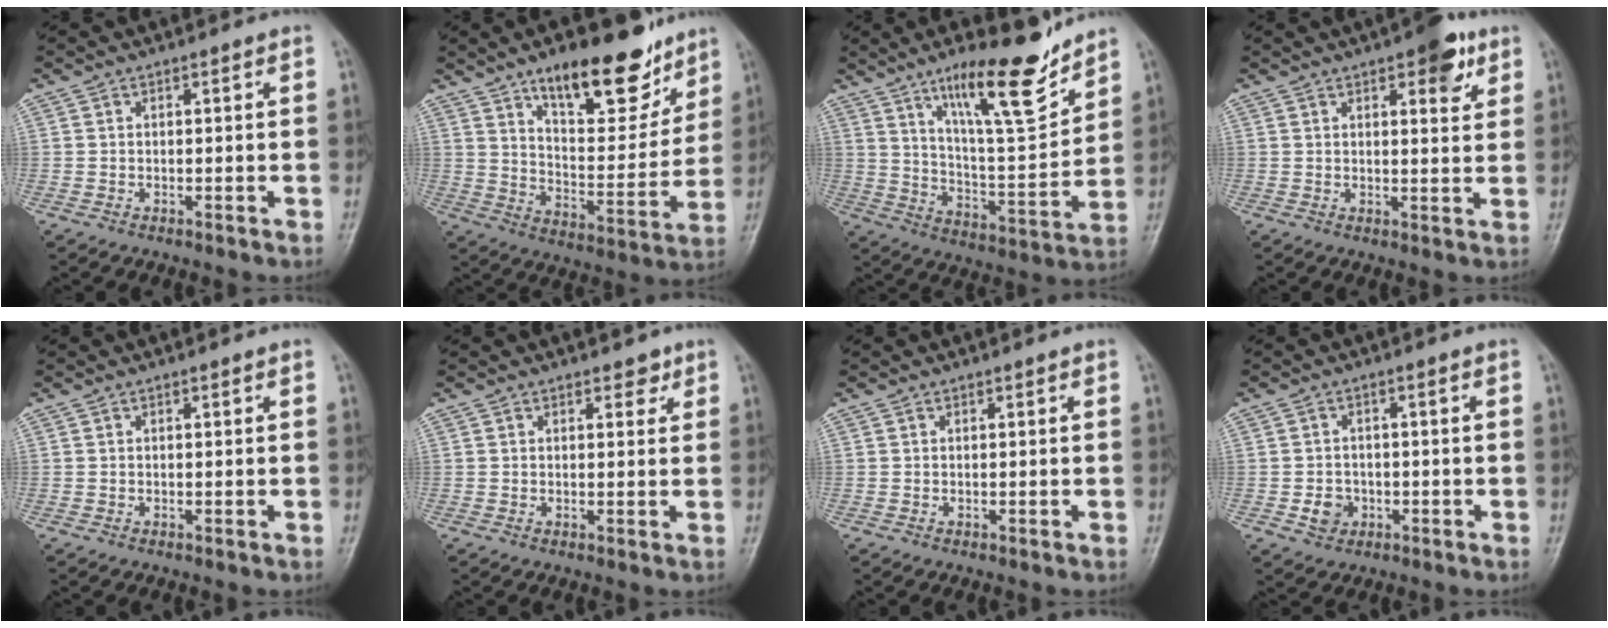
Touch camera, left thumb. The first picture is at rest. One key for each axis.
{"total": 18.6, "fx": 12.3, "fy": 7.2, "fz": 11.8, "tx": -0.124, "ty": -0.078, "tz": 0.197}
{"total": 17.2, "fx": 11.8, "fy": 3.9, "fz": 12.0, "tx": -0.167, "ty": -0.077, "tz": 0.203}
{"total": 6.9, "fx": 3.8, "fy": 2.6, "fz": 5.1, "tx": -0.047, "ty": -0.014, "tz": 0.043}
{"total": 0.0}
{"total": 2.0, "fx": 1.3, "fy": 1.1, "fz": 1.0, "tx": 0.003, "ty": -0.005, "tz": 0.014}
{"total": 0.0}
{"total": 3.6, "fx": -1.2, "fy": 3.1, "fz": 1.4, "tx": -0.009, "ty": 0.006, "tz": -0.018}